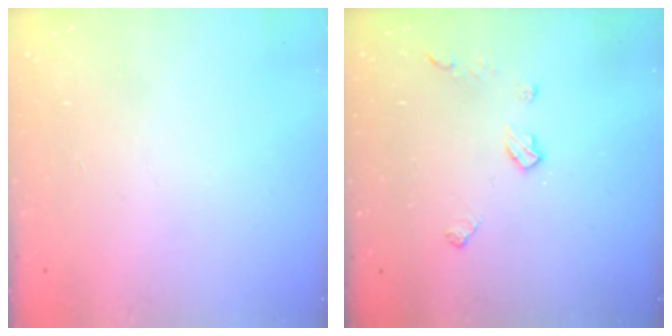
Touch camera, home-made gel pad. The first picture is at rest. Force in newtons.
{"total": 6.3, "press": 6.3, "slide": 0.1}